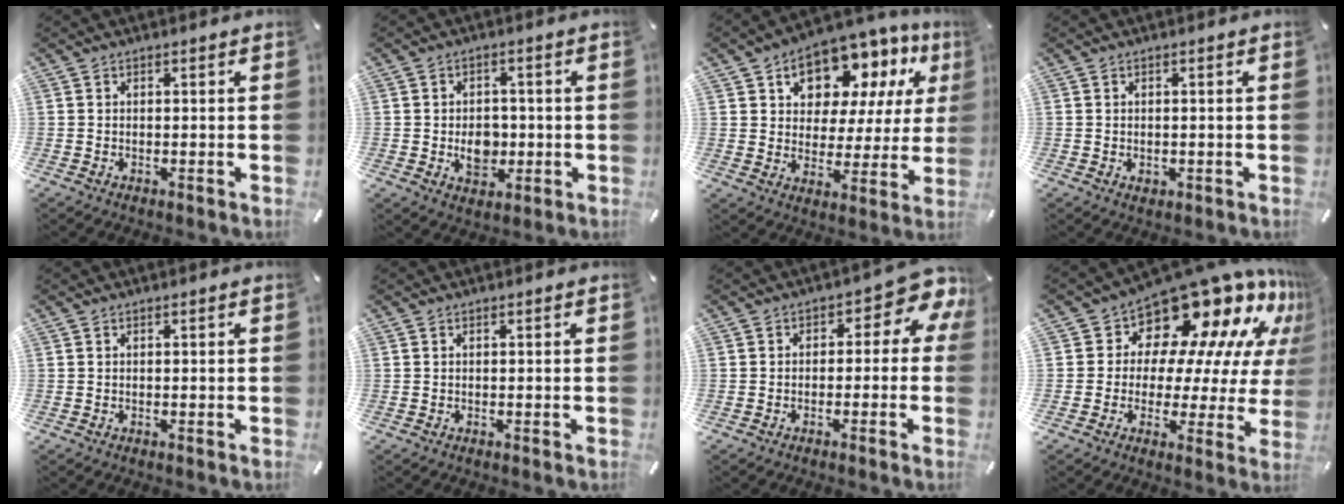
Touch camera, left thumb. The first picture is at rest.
{"total": 6.4, "force": [-0.9, 5.1, 3.7], "torque": [-0.043, -0.008, -0.016]}
{"total": 11.7, "force": [8.0, 7.5, 4.1], "torque": [-0.067, -0.069, 0.142]}
{"total": 1.2, "force": [-0.2, 1.0, 0.6], "torque": [-0.014, 0.001, -0.004]}
{"total": 0.0}
{"total": 0.0}
{"total": 6.8, "force": [1.7, 4.0, 5.2], "torque": [-0.061, -0.015, 0.023]}
{"total": 15.9, "force": [12.3, 7.7, 6.4], "torque": [-0.092, -0.127, 0.203]}